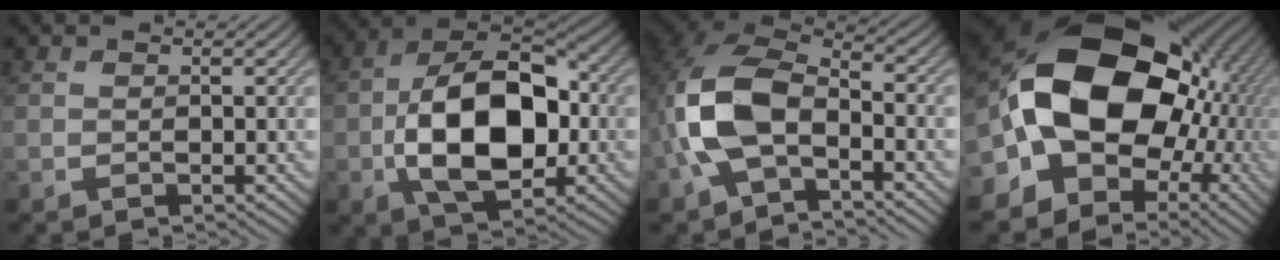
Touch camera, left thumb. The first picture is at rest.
{"total": 14.6, "force": [-2.4, 8.8, 11.4], "torque": [-0.206, -0.004, -0.050]}
{"total": 10.1, "force": [-2.8, 5.6, 7.9], "torque": [-0.182, 0.007, -0.068]}
{"total": 20.7, "force": [1.0, 15.9, 13.3], "torque": [-0.251, -0.013, 0.032]}